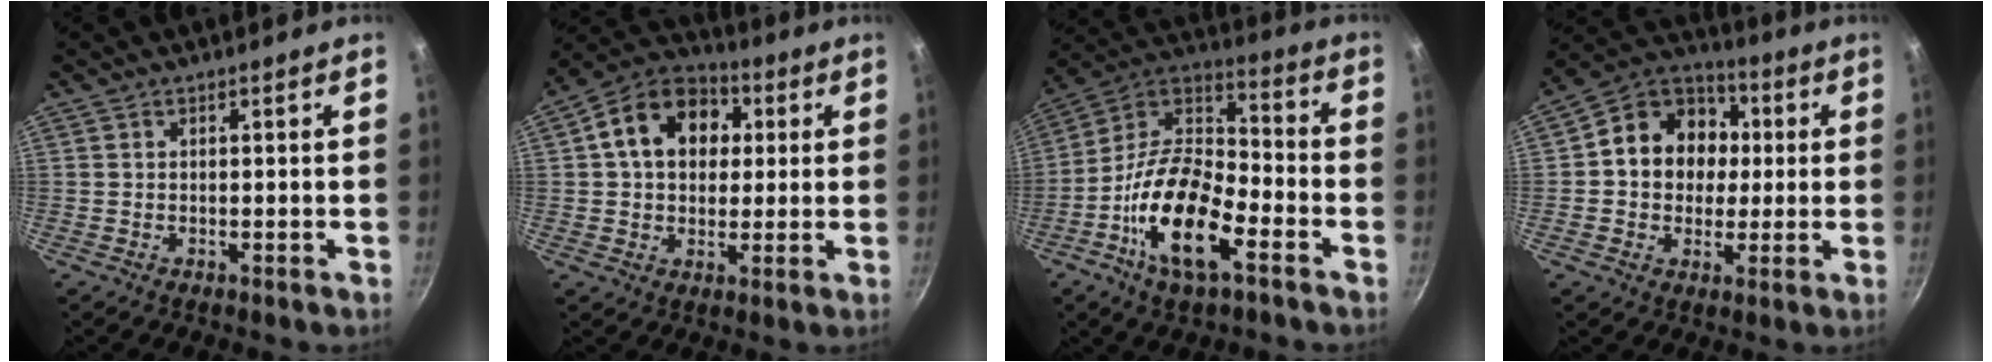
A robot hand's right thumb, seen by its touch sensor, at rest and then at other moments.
{"total": 15.1, "force": [3.4, 11.3, 9.4], "torque": [-0.128, 0.023, 0.039]}
{"total": 19.4, "force": [-7.9, 8.8, 15.4], "torque": [-0.280, 0.049, -0.168]}
{"total": 15.1, "force": [1.5, 12.7, 8.1], "torque": [-0.093, 0.026, 0.009]}